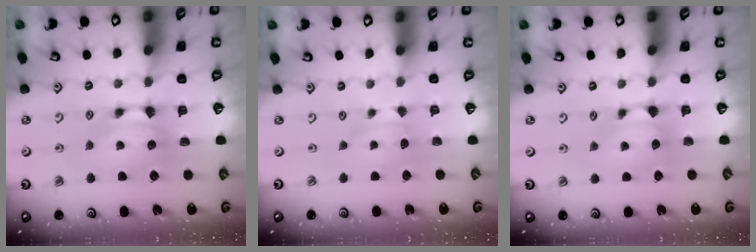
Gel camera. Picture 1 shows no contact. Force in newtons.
{"total": 2.3, "press": 2.2, "slide": 0.6}
{"total": 0.9, "press": 0.6, "slide": 0.6}